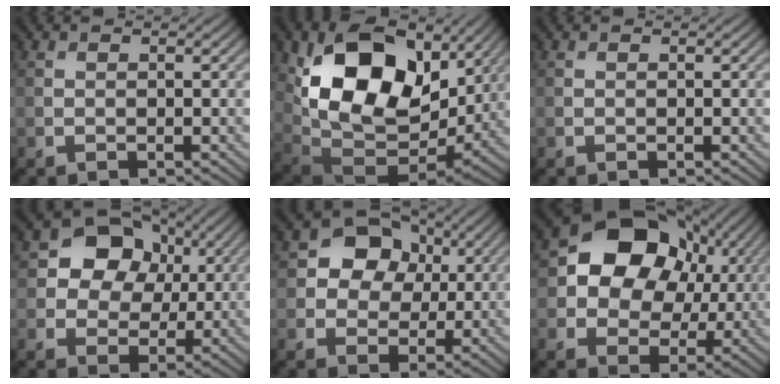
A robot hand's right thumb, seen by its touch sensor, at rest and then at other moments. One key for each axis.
{"total": 16.9, "fx": 4.9, "fy": 11.0, "fz": 11.8, "tx": -0.231, "ty": -0.004, "tz": 0.103}
{"total": 0.0}
{"total": 9.4, "fx": 2.5, "fy": 7.7, "fz": 4.7, "tx": -0.088, "ty": 0.020, "tz": 0.021}
{"total": 8.3, "fx": 2.0, "fy": 6.9, "fz": 4.1, "tx": -0.082, "ty": 0.022, "tz": 0.013}
{"total": 12.9, "fx": 3.1, "fy": 10.1, "fz": 7.4, "tx": -0.129, "ty": 0.005, "tz": 0.040}